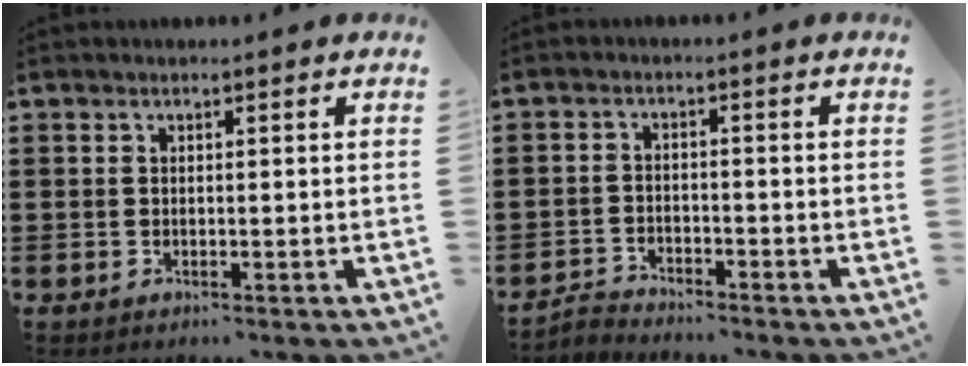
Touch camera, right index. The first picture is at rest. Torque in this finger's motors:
{"motor_torque": [-0.61, -0.64, -0.06, -0.03]}